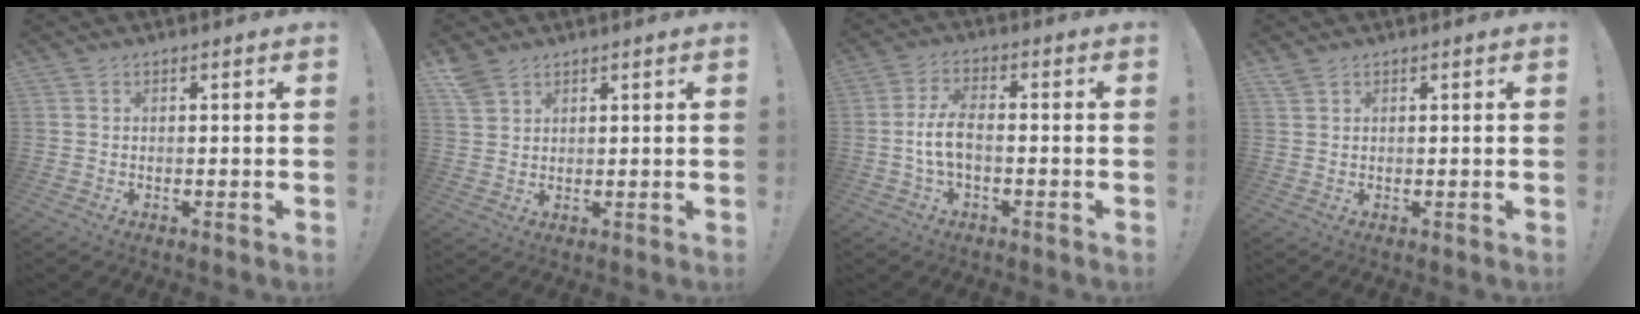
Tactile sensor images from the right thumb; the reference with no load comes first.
{"total": 4.2, "force": [3.4, 2.1, 1.4], "torque": [-0.020, -0.020, 0.065]}
{"total": 7.2, "force": [-1.3, 3.1, 6.4], "torque": [-0.133, 0.002, -0.024]}
{"total": 1.5, "force": [1.3, 0.4, 0.5], "torque": [-0.012, -0.002, 0.026]}